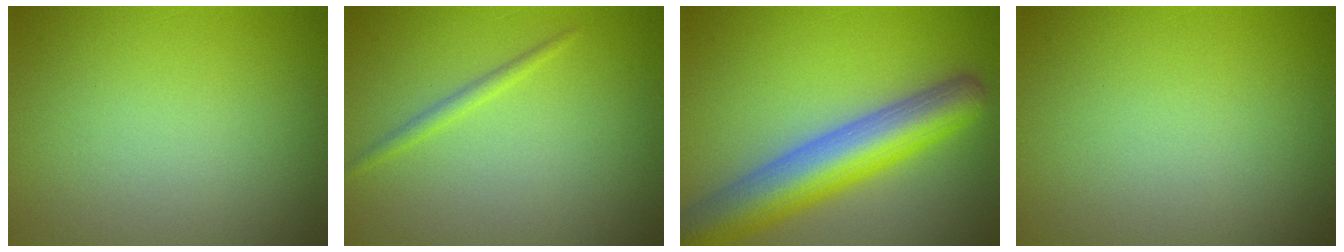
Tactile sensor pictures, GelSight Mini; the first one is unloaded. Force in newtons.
{"total": 1.0, "press": 1.0, "slide": 0.1}
{"total": 8.2, "press": 8.2, "slide": 0.3}
{"total": 0.0}